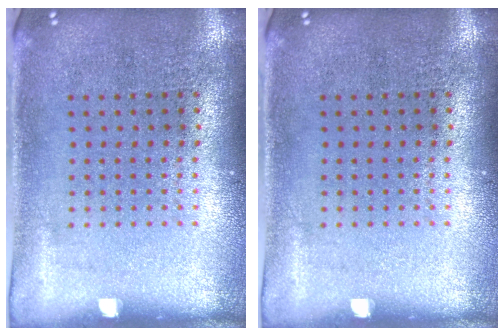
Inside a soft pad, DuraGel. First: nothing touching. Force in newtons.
{"total": 0.0}